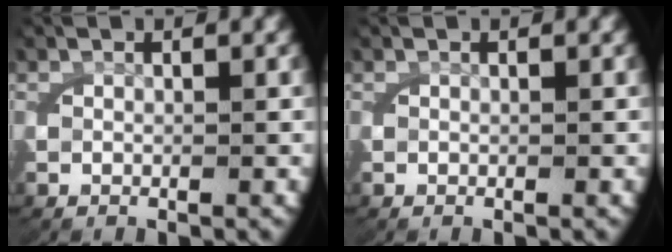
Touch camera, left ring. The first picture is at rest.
{"total": 0.0}